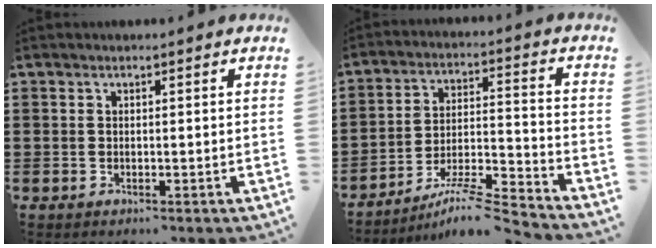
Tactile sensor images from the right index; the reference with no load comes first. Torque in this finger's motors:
{"motor_torque": [0.14, -0.18, 0.16, 0.04]}